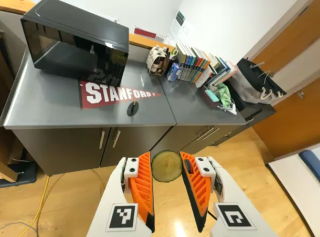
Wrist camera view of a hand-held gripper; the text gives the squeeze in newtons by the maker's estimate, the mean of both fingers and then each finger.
{"total": 4.9, "left": 4.9, "right": 4.9}